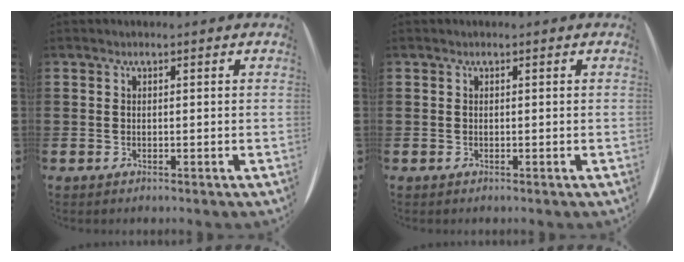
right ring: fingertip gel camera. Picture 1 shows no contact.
{"total": 0.0}